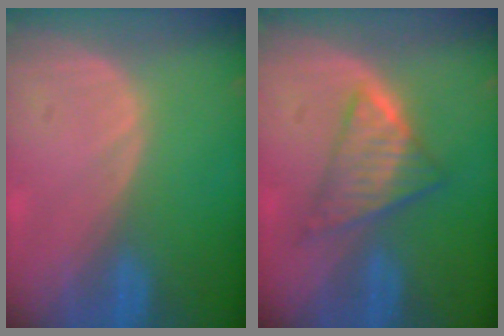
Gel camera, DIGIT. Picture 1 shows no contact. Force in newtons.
{"total": 6.2, "press": 5.7, "slide": 2.3}